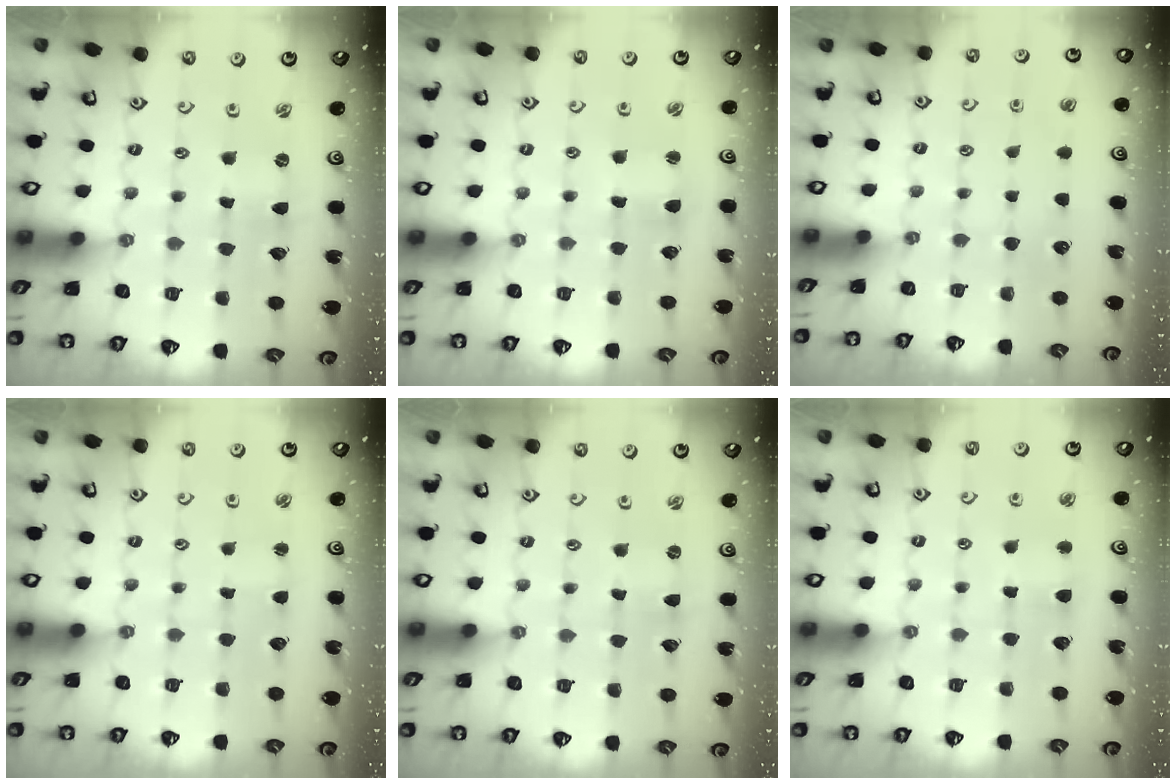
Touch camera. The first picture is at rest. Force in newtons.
{"total": 1.9, "press": 1.8, "slide": 0.3}
{"total": 0.0}
{"total": 1.0, "press": 0.9, "slide": 0.1}
{"total": 0.0}
{"total": 3.5, "press": 3.5, "slide": 0.1}